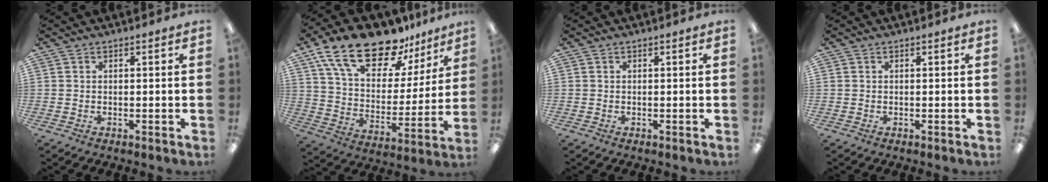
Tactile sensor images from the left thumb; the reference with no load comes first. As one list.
[{"total": 20.7, "force": [15.2, 9.0, 10.7], "torque": [-0.192, -0.094, 0.271]}, {"total": 0.0}, {"total": 0.0}]